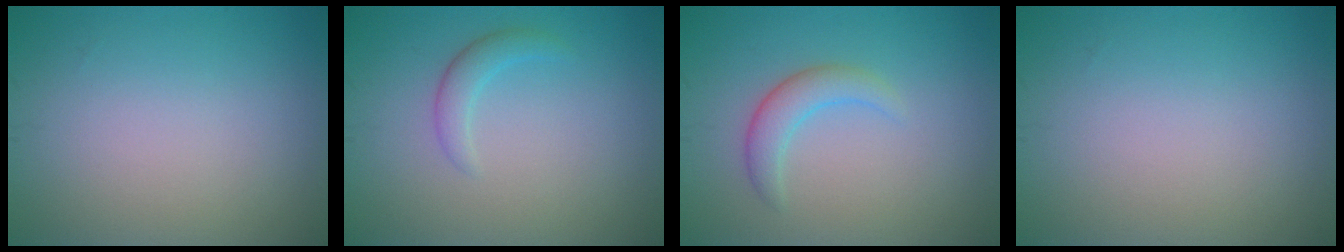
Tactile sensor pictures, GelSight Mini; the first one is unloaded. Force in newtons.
{"total": 1.7, "press": 1.7, "slide": 0.1}
{"total": 2.5, "press": 2.5, "slide": 0.1}
{"total": 0.0}